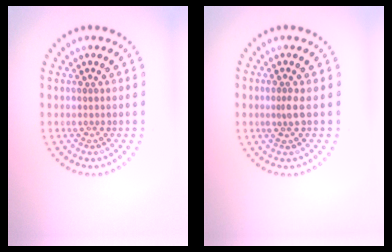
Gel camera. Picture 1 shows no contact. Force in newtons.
{"total": 1.1, "press": 0.8, "slide": 0.8}